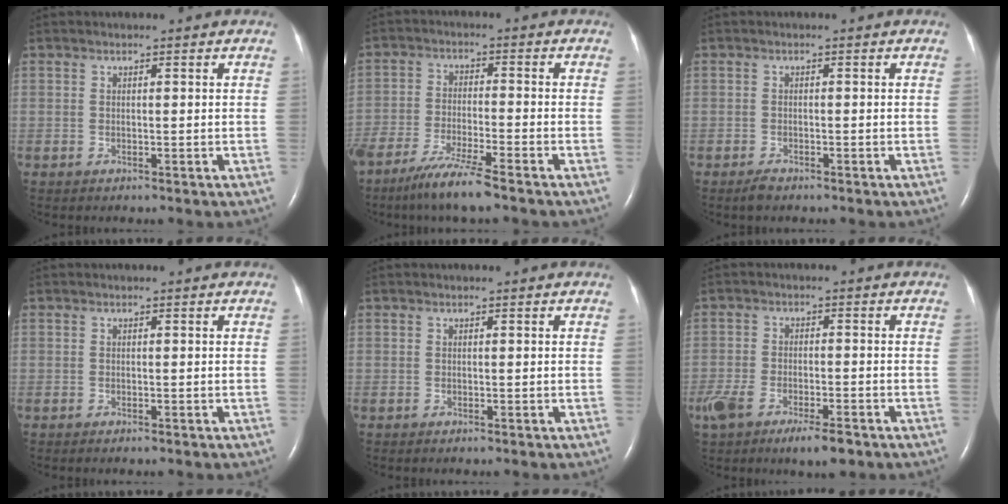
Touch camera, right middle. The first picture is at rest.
{"total": 7.7, "force": [-5.8, 0.1, 5.0], "torque": [-0.099, -0.023, -0.109]}
{"total": 1.3, "force": [-1.1, 0.4, 0.6], "torque": [-0.020, -0.003, -0.018]}
{"total": 0.6, "force": [-0.5, 0.1, 0.3], "torque": [-0.011, -0.002, -0.006]}
{"total": 0.0}
{"total": 9.8, "force": [-6.3, 3.0, 6.8], "torque": [-0.129, -0.014, -0.106]}